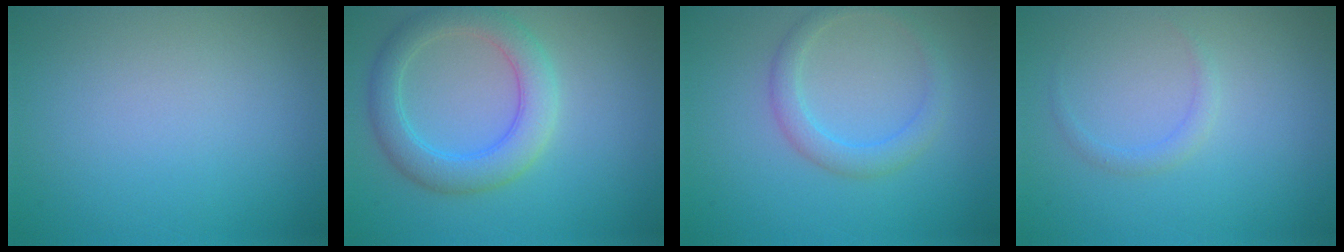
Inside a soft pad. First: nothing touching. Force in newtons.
{"total": 4.5, "press": 4.5, "slide": 0.2}
{"total": 2.3, "press": 2.3, "slide": 0.0}
{"total": 1.0, "press": 1.0, "slide": 0.0}